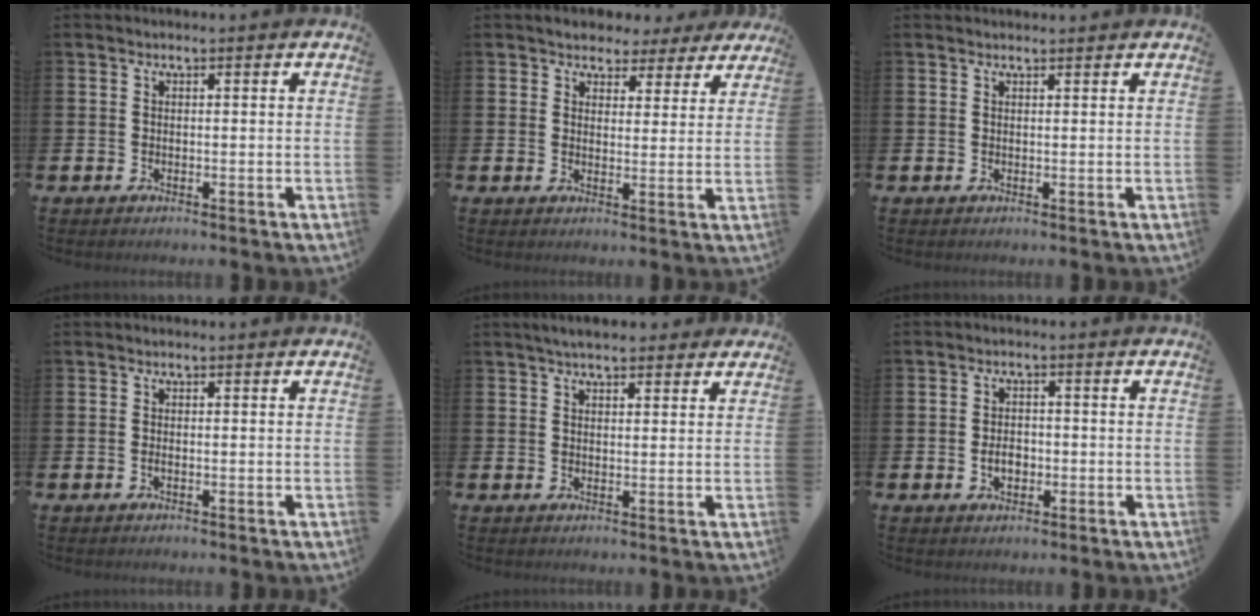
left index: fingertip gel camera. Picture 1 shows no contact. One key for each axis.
{"total": 3.9, "fx": 3.4, "fy": 2.0, "fz": 0.1, "tx": -0.007, "ty": -0.019, "tz": 0.056}
{"total": 0.8, "fx": 0.8, "fy": 0.1, "fz": 0.1, "tx": 0.010, "ty": -0.004, "tz": 0.013}
{"total": 0.0}
{"total": 3.7, "fx": 3.3, "fy": 1.1, "fz": 1.3, "tx": -0.029, "ty": -0.004, "tz": 0.060}
{"total": 2.6, "fx": -0.5, "fy": 1.8, "fz": 1.8, "tx": -0.014, "ty": -0.005, "tz": -0.016}